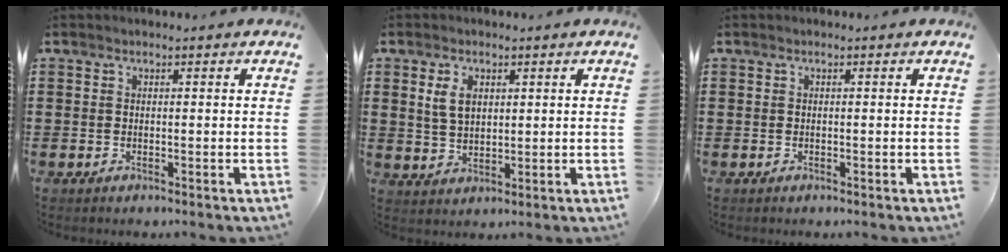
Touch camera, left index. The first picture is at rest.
{"total": 4.0, "force": [1.5, 2.4, 2.9], "torque": [-0.064, 0.008, 0.027]}
{"total": 0.0}